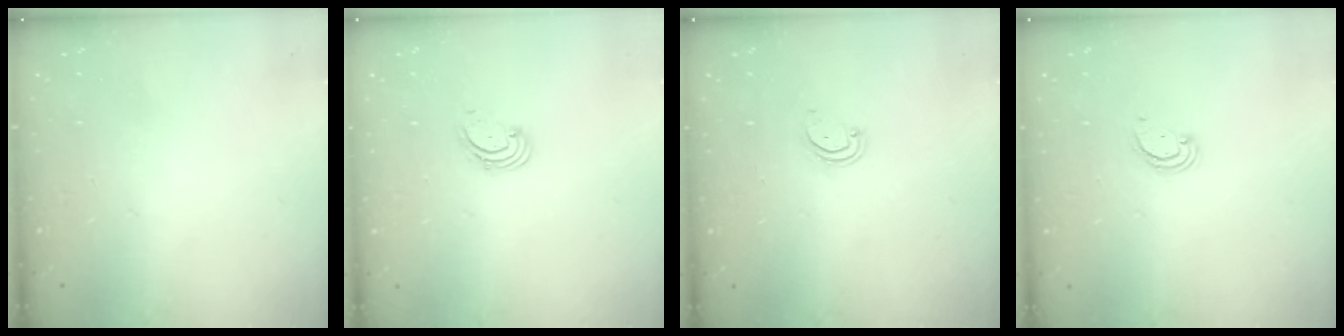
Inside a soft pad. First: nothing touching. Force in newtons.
{"total": 1.6, "press": 1.6, "slide": 0.2}
{"total": 3.0, "press": 3.0, "slide": 0.2}
{"total": 2.2, "press": 2.2, "slide": 0.2}